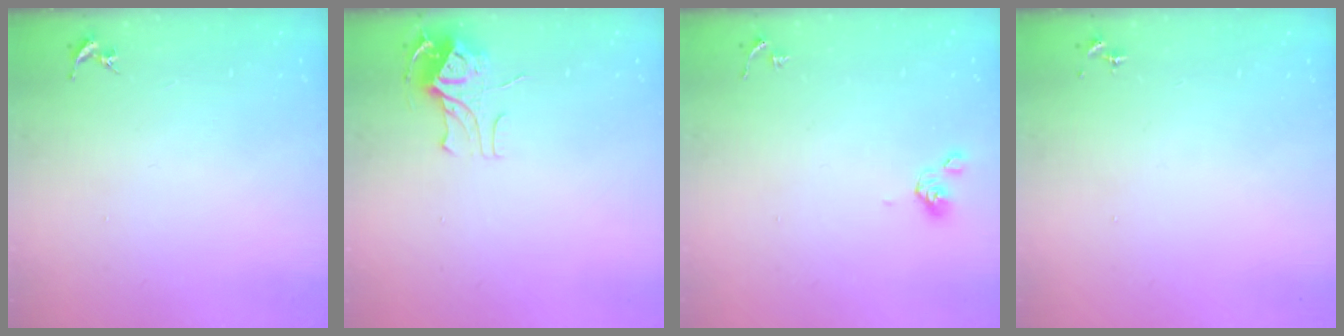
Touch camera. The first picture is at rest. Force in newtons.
{"total": 8.8, "press": 8.8, "slide": 0.7}
{"total": 5.1, "press": 4.9, "slide": 1.4}
{"total": 0.0}